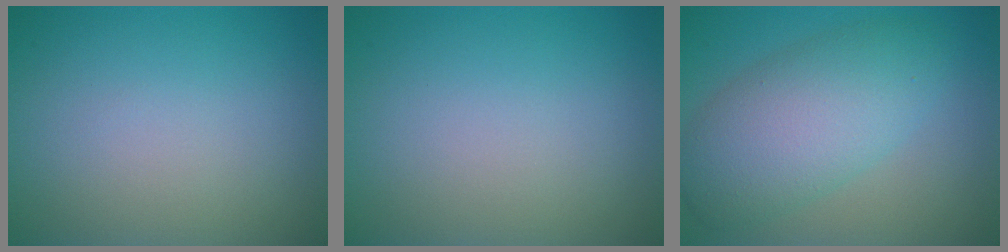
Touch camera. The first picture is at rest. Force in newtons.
{"total": 0.0}
{"total": 6.9, "press": 6.9, "slide": 0.1}